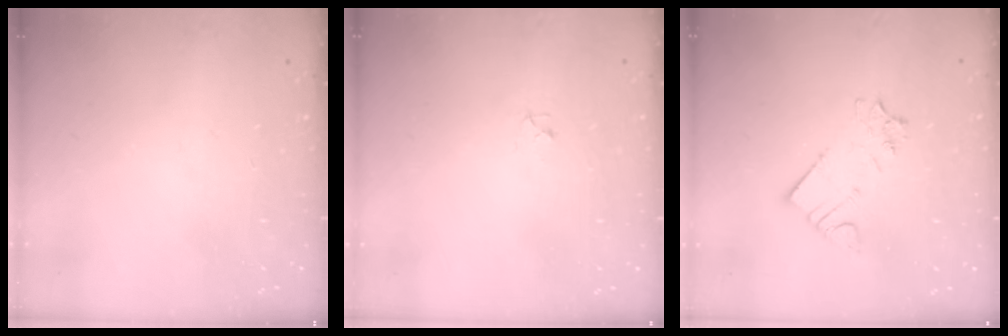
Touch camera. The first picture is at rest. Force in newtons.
{"total": 2.8, "press": 2.7, "slide": 0.4}
{"total": 5.1, "press": 5.1, "slide": 0.3}